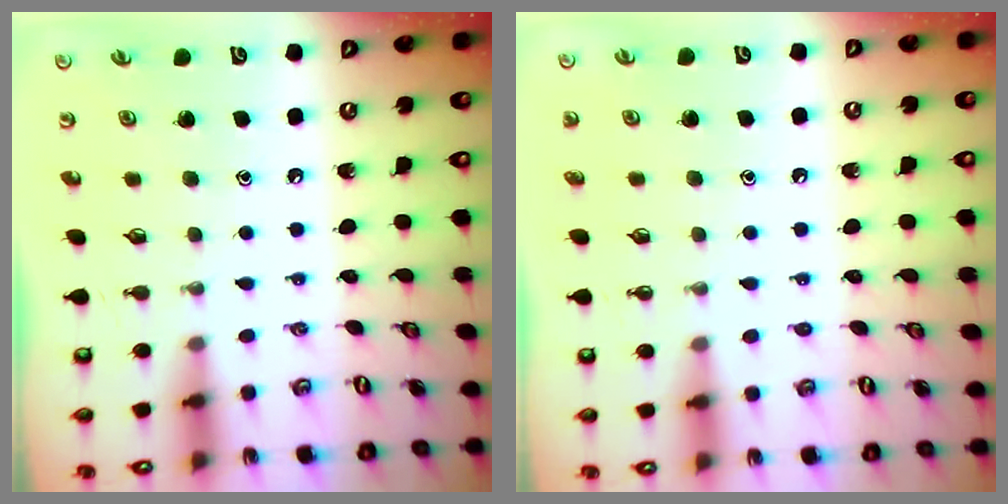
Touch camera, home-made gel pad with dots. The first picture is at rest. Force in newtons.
{"total": 0.9, "press": 0.9, "slide": 0.0}